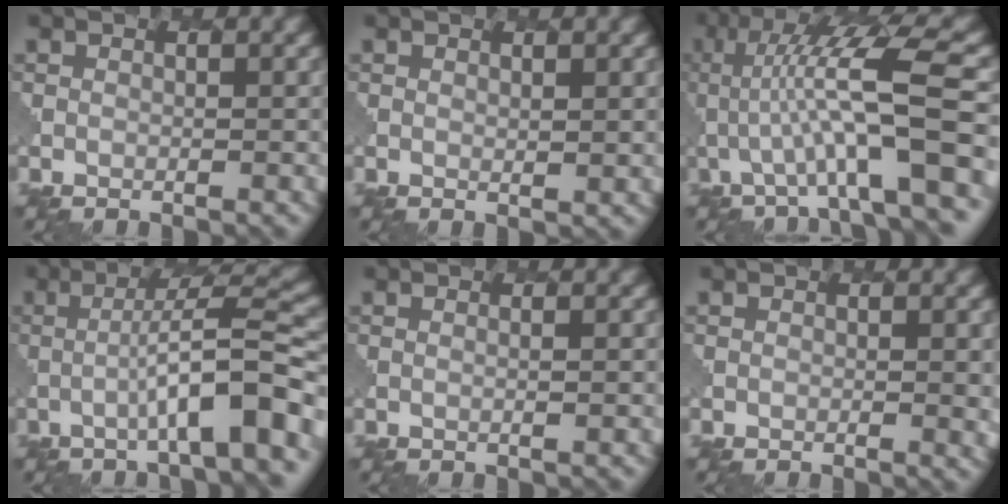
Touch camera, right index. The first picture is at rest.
{"total": 0.9, "force": [0.9, 0.1, 0.4], "torque": [-0.006, -0.004, 0.015]}
{"total": 9.2, "force": [-0.3, 1.5, 9.0], "torque": [-0.147, 0.015, -0.006]}
{"total": 7.2, "force": [-1.8, 0.9, 7.0], "torque": [-0.097, 0.023, -0.034]}
{"total": 1.2, "force": [0.7, 0.6, 0.9], "torque": [-0.002, 0.000, -0.001]}
{"total": 1.5, "force": [0.3, 0.2, 1.4], "torque": [-0.019, -0.003, 0.006]}